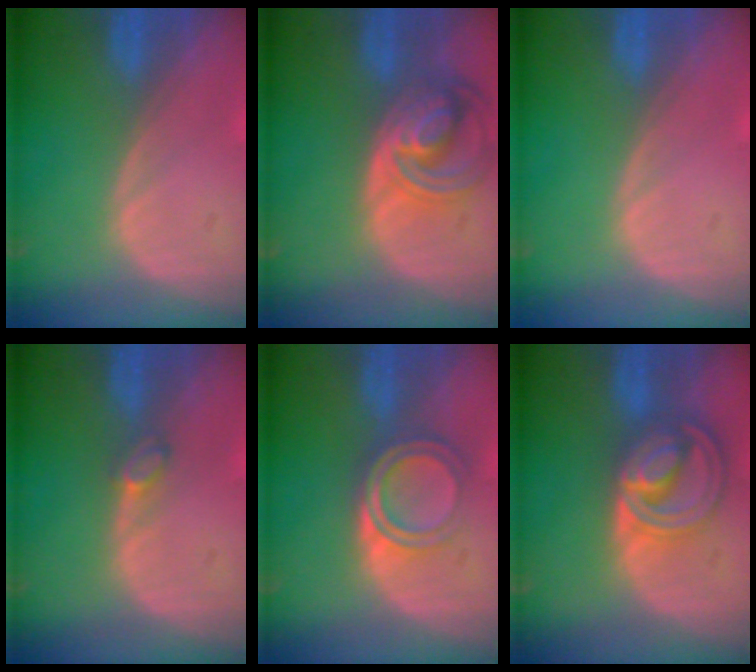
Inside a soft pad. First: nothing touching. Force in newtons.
{"total": 8.2, "press": 7.1, "slide": 4.1}
{"total": 0.0}
{"total": 1.6, "press": 1.6, "slide": 0.2}
{"total": 5.1, "press": 4.8, "slide": 1.7}
{"total": 8.7, "press": 7.3, "slide": 4.7}